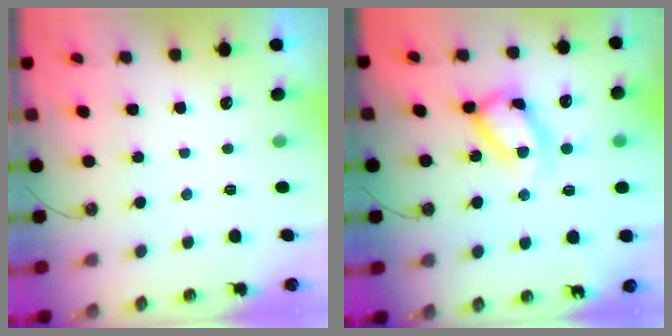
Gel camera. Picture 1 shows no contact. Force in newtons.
{"total": 12.4, "press": 12.3, "slide": 0.9}